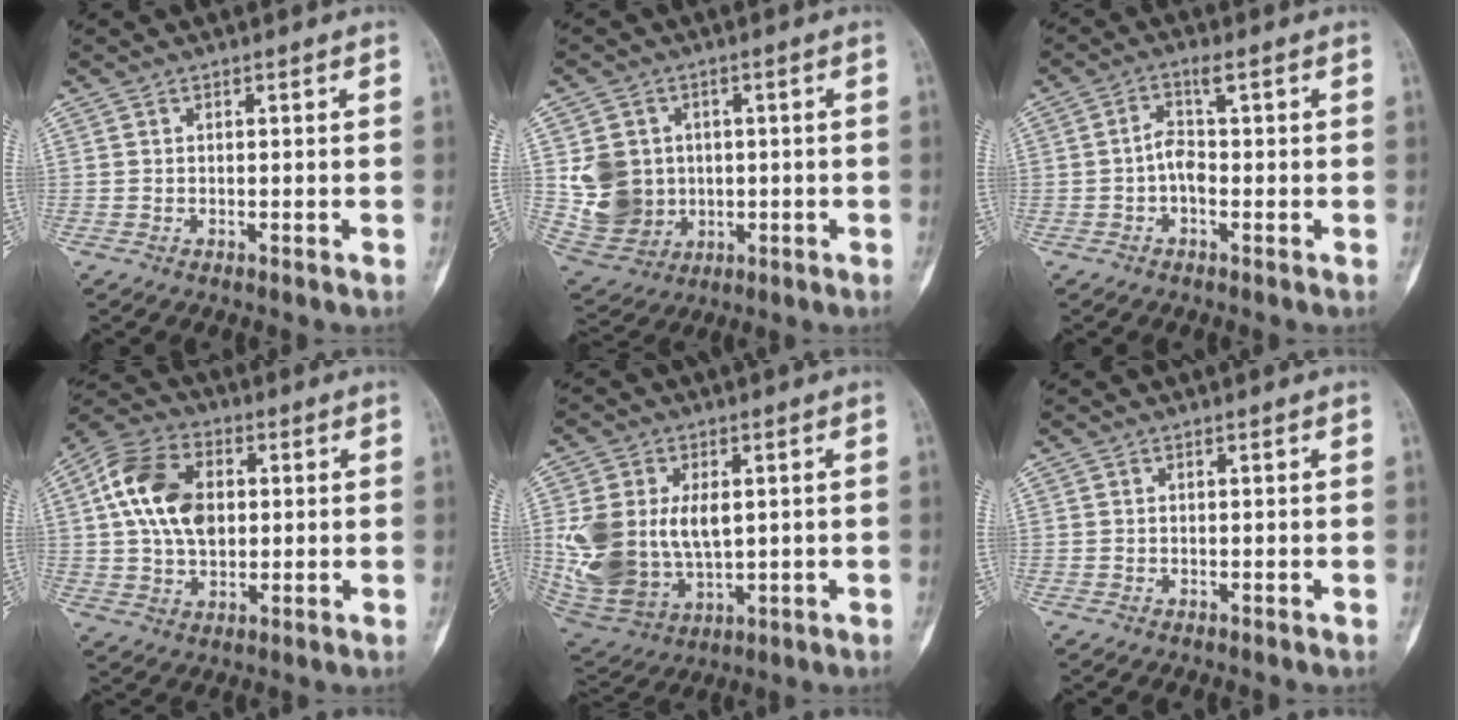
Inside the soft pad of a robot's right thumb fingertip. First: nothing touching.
{"total": 10.4, "force": [0.6, 9.4, 4.4], "torque": [-0.060, 0.000, 0.029]}
{"total": 6.5, "force": [-1.0, 3.9, 5.1], "torque": [-0.081, 0.023, -0.030]}
{"total": 14.1, "force": [2.2, 9.4, 10.3], "torque": [-0.179, 0.012, 0.032]}
{"total": 17.4, "force": [1.4, 11.4, 13.1], "torque": [-0.267, -0.013, 0.049]}
{"total": 0.0}